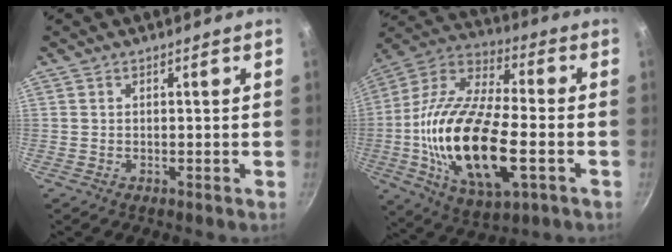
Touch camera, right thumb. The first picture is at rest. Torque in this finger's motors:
{"motor_torque": [-0.15, 2.14, 2.36, -0.41, 0.35]}